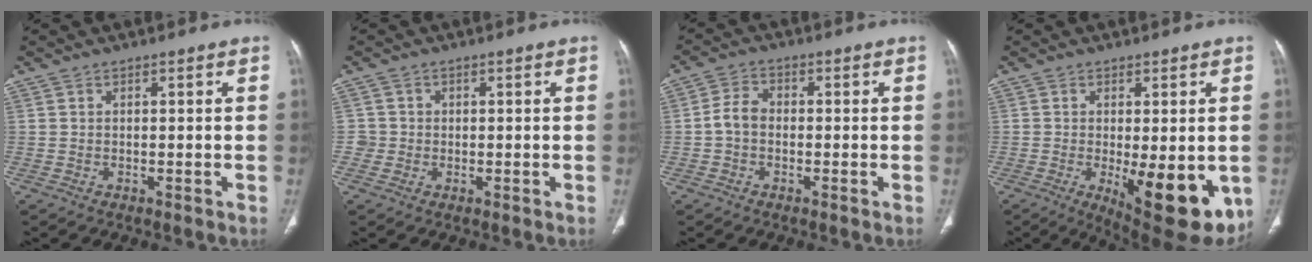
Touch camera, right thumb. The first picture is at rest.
{"total": 2.2, "force": [-0.3, 2.2, -0.2], "torque": [0.021, 0.009, -0.008]}
{"total": 4.1, "force": [-0.7, 2.9, 2.7], "torque": [-0.047, 0.013, -0.022]}
{"total": 15.3, "force": [-3.7, 5.7, 13.7], "torque": [-0.155, -0.023, -0.031]}